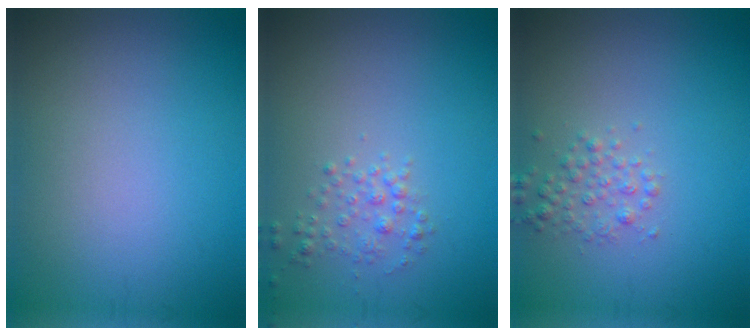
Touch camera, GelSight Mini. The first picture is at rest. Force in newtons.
{"total": 1.6, "press": 1.6, "slide": 0.1}
{"total": 1.8, "press": 1.8, "slide": 0.0}